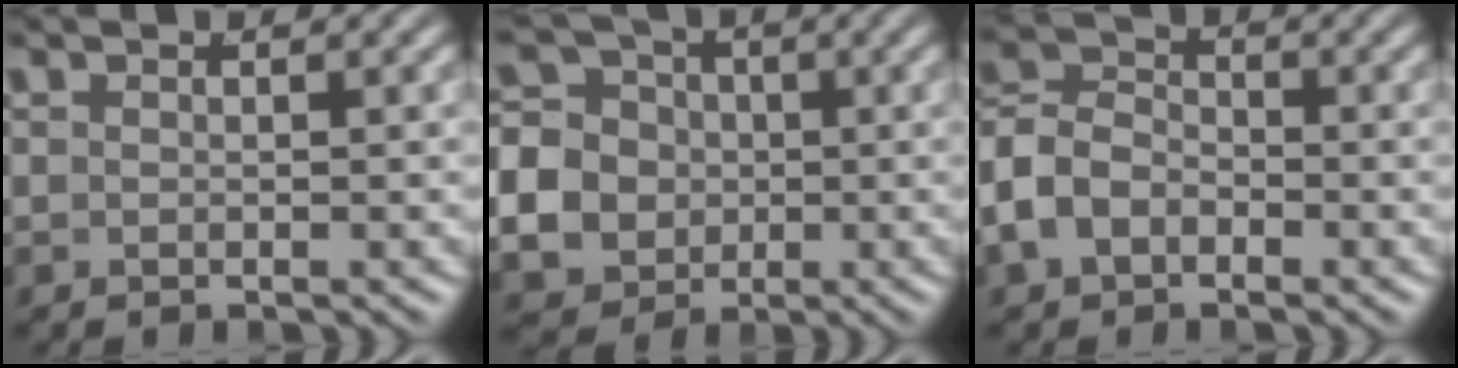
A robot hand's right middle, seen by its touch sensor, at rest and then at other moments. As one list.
[{"total": 13.9, "force": [-1.8, 12.9, 4.7], "torque": [-0.131, -0.046, -0.037]}, {"total": 6.6, "force": [-1.4, 5.8, 2.8], "torque": [-0.073, -0.008, -0.030]}]